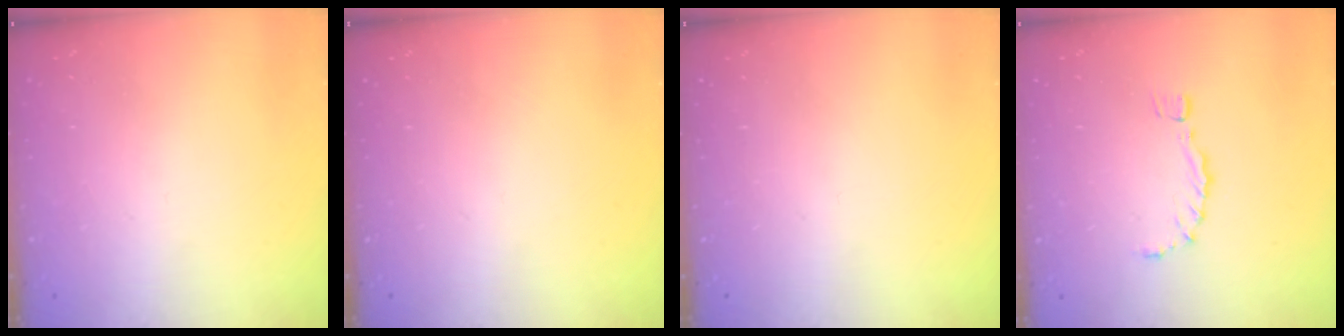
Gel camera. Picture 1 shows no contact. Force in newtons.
{"total": 0.0}
{"total": 0.0}
{"total": 1.1, "press": 1.1, "slide": 0.2}